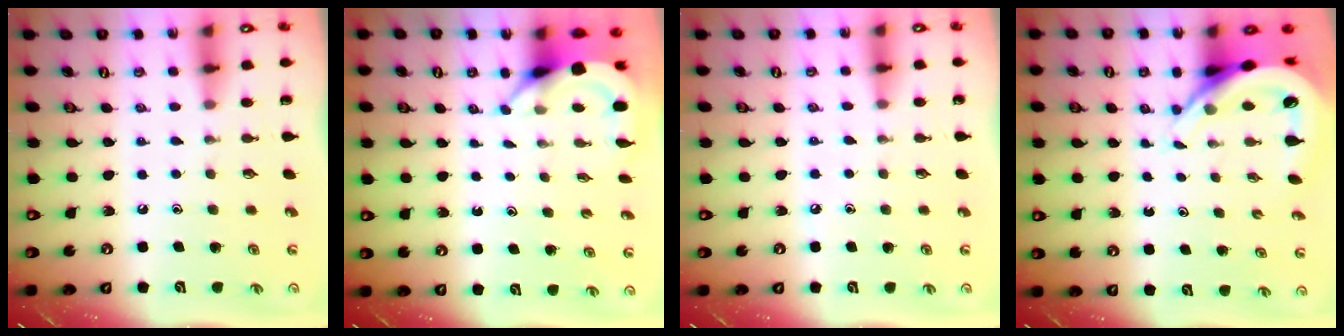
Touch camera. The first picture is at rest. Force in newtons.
{"total": 3.8, "press": 3.8, "slide": 0.1}
{"total": 3.9, "press": 3.8, "slide": 0.5}
{"total": 6.8, "press": 6.8, "slide": 0.8}